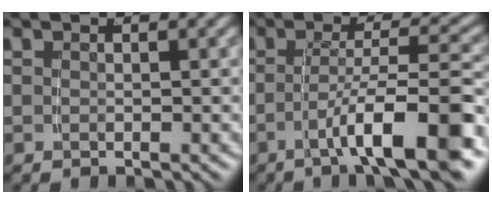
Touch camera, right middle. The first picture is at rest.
{"total": 8.1, "force": [-3.9, 0.9, 7.0], "torque": [-0.097, 0.004, -0.059]}